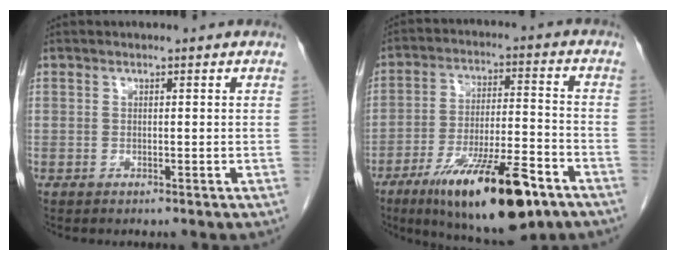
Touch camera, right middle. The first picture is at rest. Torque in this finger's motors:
{"motor_torque": [1.16, -0.98, 1.05, 0.21]}